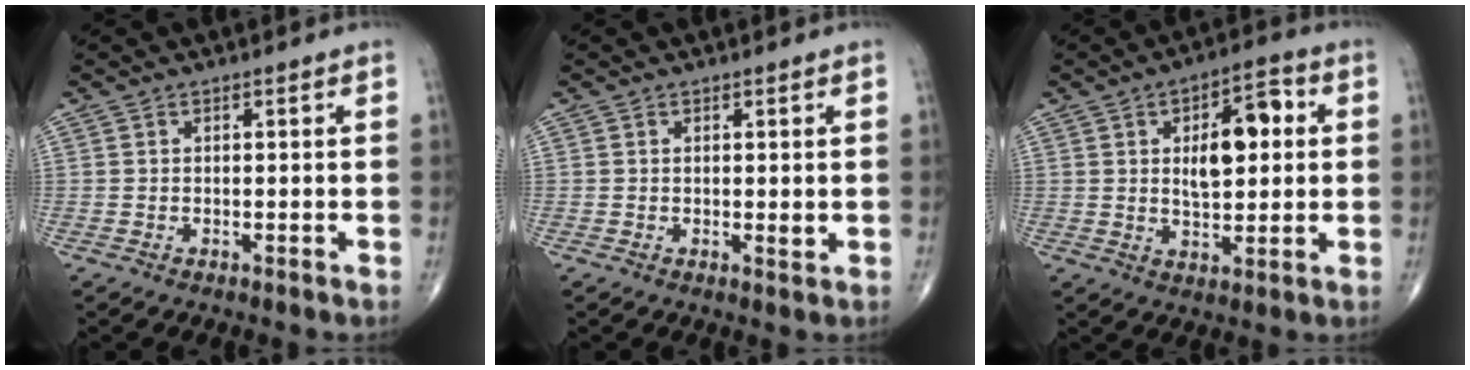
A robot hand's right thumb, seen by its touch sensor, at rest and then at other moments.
{"total": 1.2, "force": [0.1, 0.3, 1.1], "torque": [-0.018, -0.005, 0.002]}
{"total": 11.4, "force": [2.1, 5.6, 9.7], "torque": [-0.115, 0.008, 0.031]}